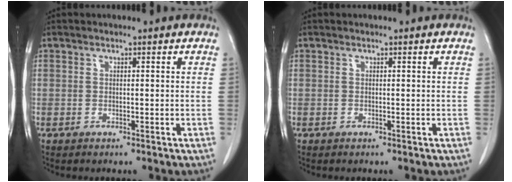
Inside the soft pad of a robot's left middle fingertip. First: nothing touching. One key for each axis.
{"total": 0.0}